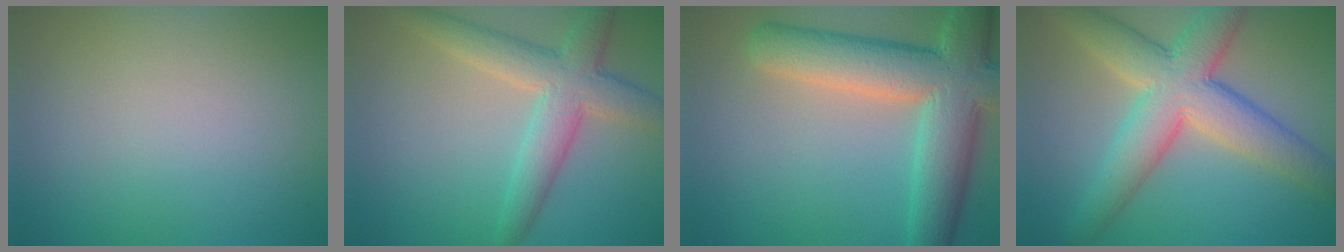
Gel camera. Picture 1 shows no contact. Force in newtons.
{"total": 5.4, "press": 5.4, "slide": 0.1}
{"total": 9.9, "press": 9.9, "slide": 0.6}
{"total": 8.6, "press": 8.5, "slide": 0.4}